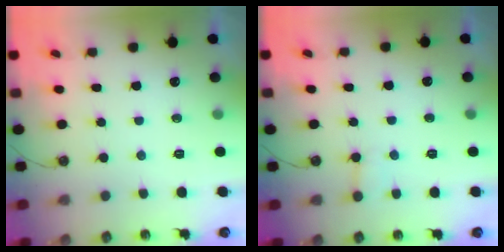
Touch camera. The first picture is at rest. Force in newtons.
{"total": 6.1, "press": 6.1, "slide": 0.4}